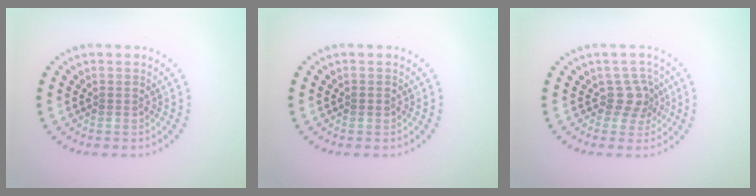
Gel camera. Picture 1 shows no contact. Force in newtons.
{"total": 0.8, "press": 0.7, "slide": 0.1}
{"total": 2.4, "press": 1.8, "slide": 1.6}